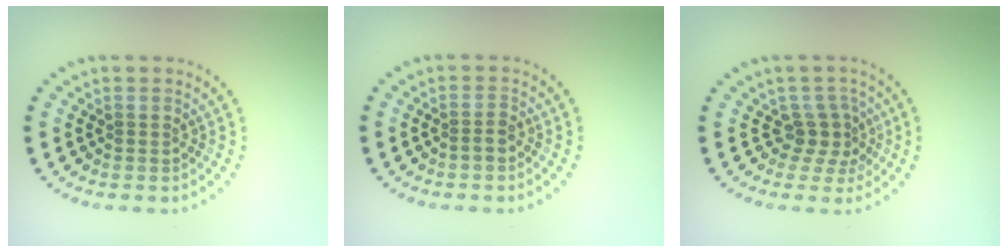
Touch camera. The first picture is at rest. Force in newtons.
{"total": 0.9, "press": 0.7, "slide": 0.6}
{"total": 2.5, "press": 1.8, "slide": 1.7}